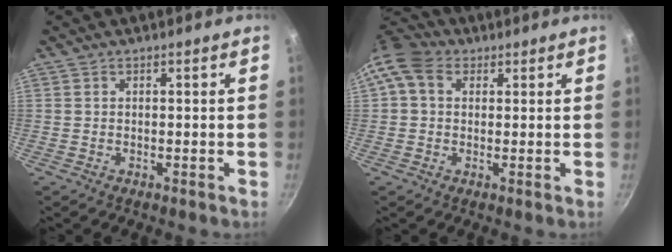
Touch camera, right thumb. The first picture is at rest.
{"total": 7.3, "force": [2.2, 5.5, 4.2], "torque": [-0.070, 0.010, 0.023]}